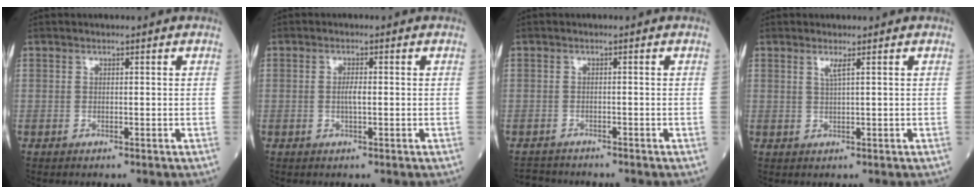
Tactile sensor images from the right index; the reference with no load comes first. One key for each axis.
{"total": 1.8, "fx": -0.1, "fy": 0.3, "fz": 1.7, "tx": -0.037, "ty": 0.001, "tz": -0.003}
{"total": 2.7, "fx": -2.6, "fy": 0.5, "fz": -0.3, "tx": 0.002, "ty": -0.011, "tz": -0.044}
{"total": 1.4, "fx": 0.7, "fy": -0.3, "fz": 1.2, "tx": -0.028, "ty": -0.004, "tz": 0.015}